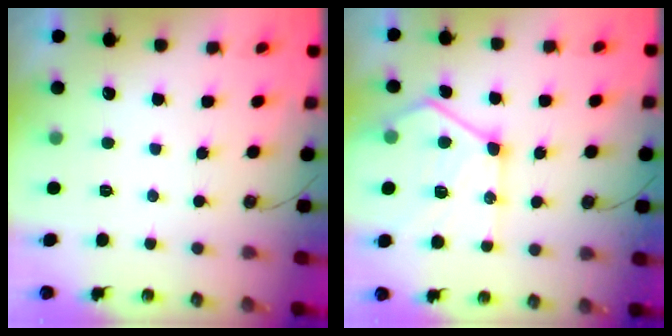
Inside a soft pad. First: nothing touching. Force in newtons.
{"total": 17.6, "press": 17.5, "slide": 1.5}